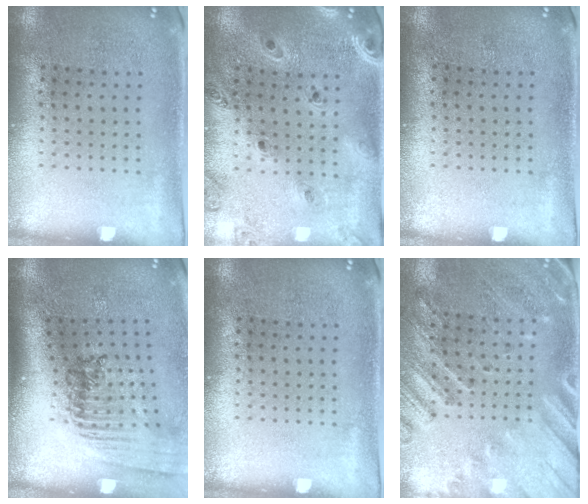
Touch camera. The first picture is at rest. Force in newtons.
{"total": 1.3, "press": 1.3, "slide": 0.2}
{"total": 0.0}
{"total": 1.7, "press": 1.4, "slide": 1.0}
{"total": 0.0}
{"total": 2.4, "press": 2.0, "slide": 1.3}